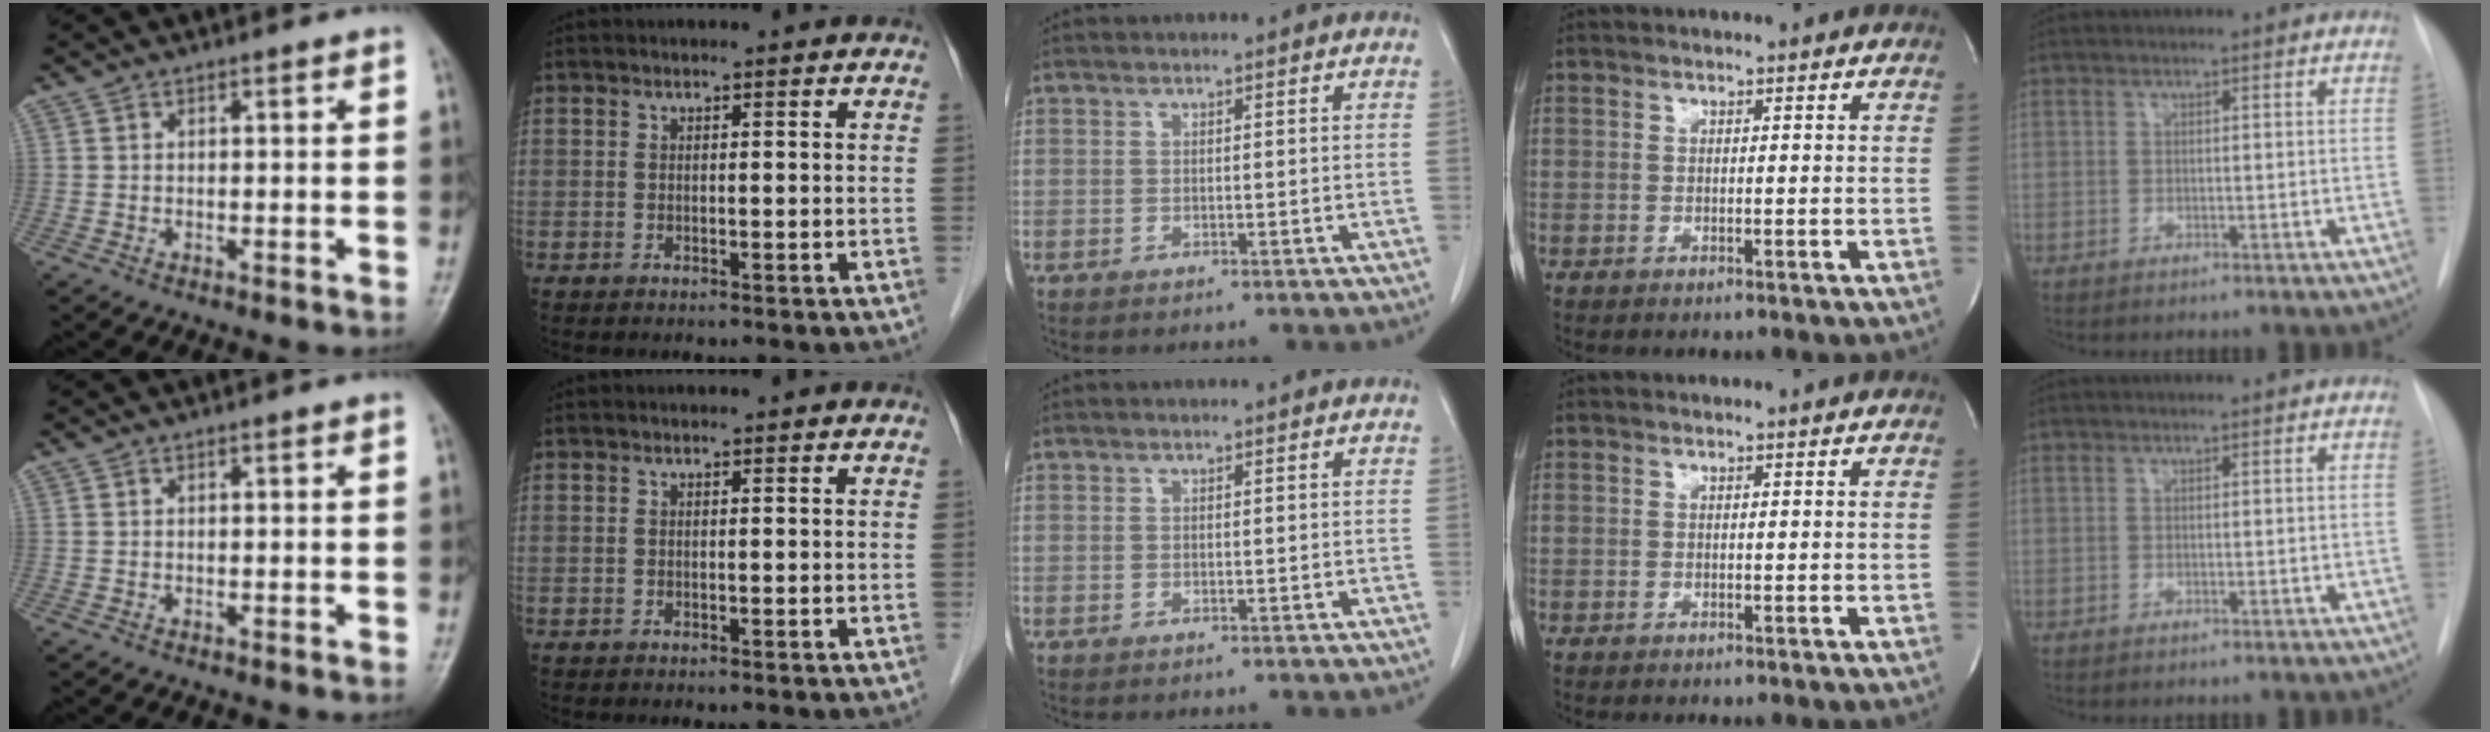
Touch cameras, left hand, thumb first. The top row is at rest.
{}